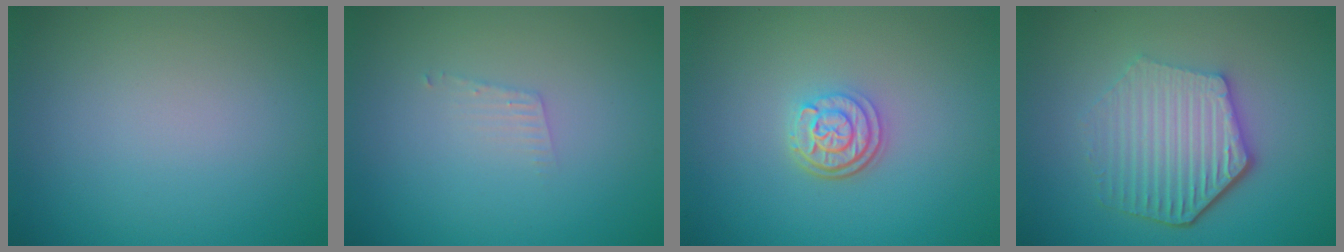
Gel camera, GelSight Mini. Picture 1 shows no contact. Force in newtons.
{"total": 0.9, "press": 0.9, "slide": 0.1}
{"total": 3.0, "press": 2.4, "slide": 1.8}
{"total": 5.9, "press": 4.5, "slide": 3.9}